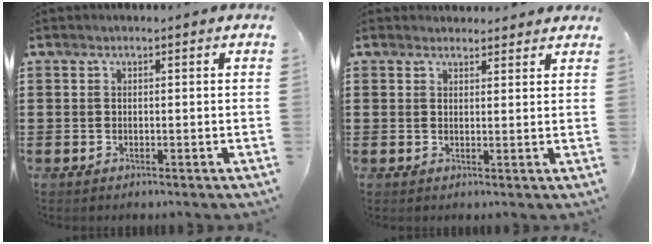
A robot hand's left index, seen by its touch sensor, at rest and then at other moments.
{"total": 2.0, "force": [1.9, 0.5, 0.1], "torque": [-0.005, 0.001, 0.038]}